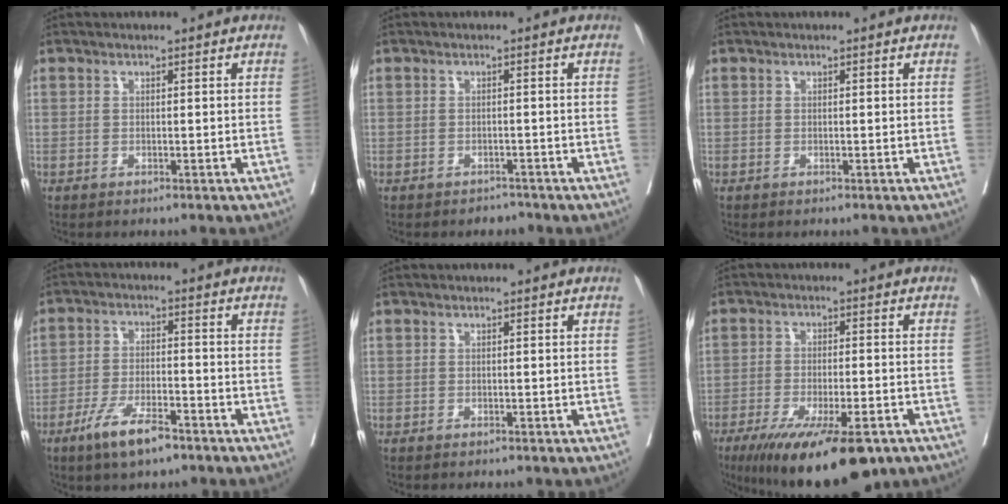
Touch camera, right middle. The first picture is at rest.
{"total": 1.5, "force": [-1.3, 0.6, -0.4], "torque": [0.007, 0.000, -0.021]}
{"total": 0.0}
{"total": 7.6, "force": [-5.1, 1.8, 5.4], "torque": [-0.105, -0.008, -0.090]}
{"total": 0.0}
{"total": 15.7, "force": [-10.5, 3.6, 11.1], "torque": [-0.159, -0.030, -0.162]}